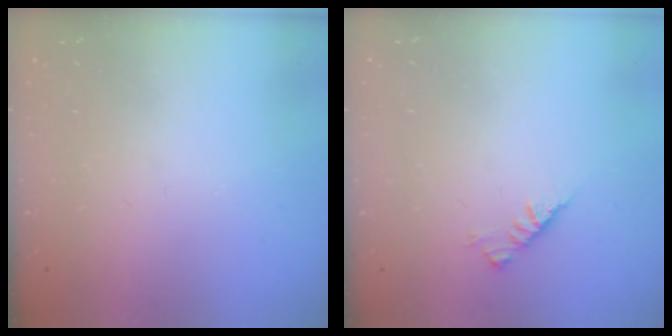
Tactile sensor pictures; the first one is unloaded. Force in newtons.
{"total": 3.0, "press": 2.9, "slide": 0.8}